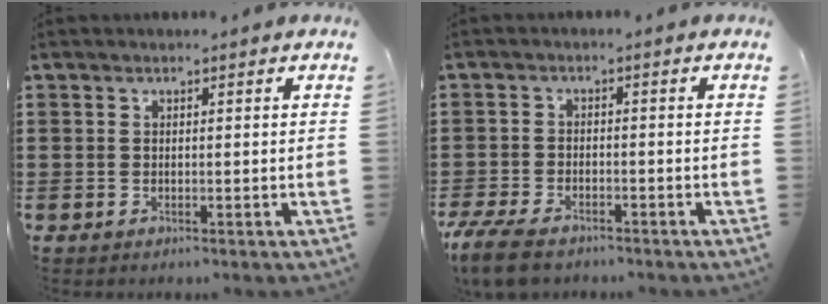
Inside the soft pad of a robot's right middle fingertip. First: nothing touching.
{"total": 4.8, "force": [-4.1, 1.3, 2.2], "torque": [-0.064, -0.006, -0.086]}